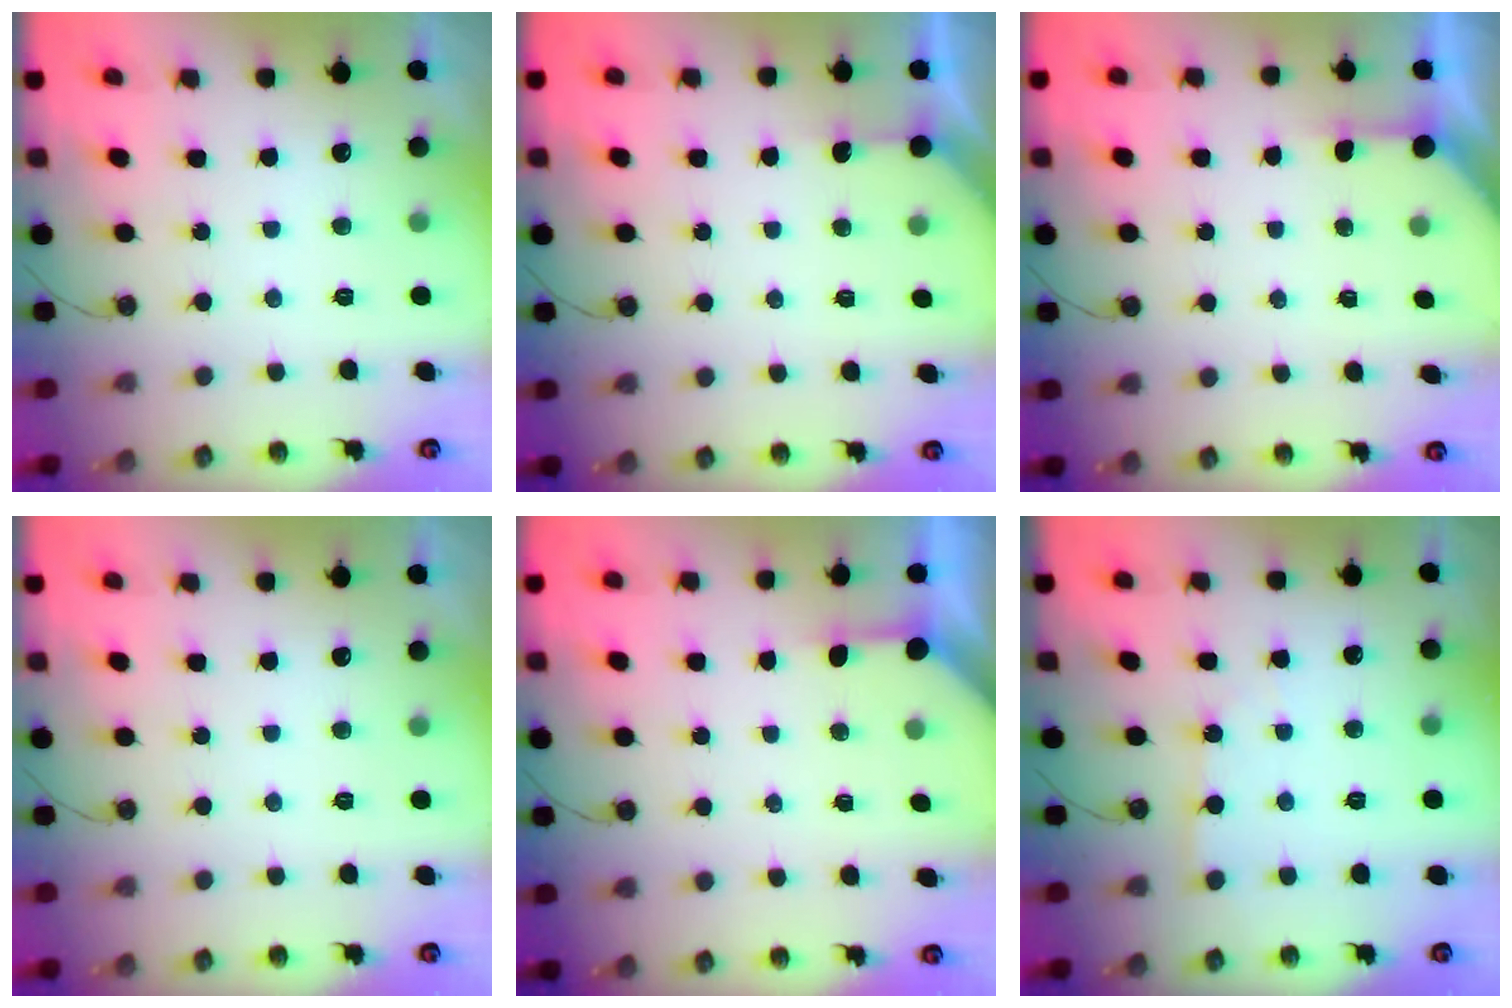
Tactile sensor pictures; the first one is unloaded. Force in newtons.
{"total": 2.7, "press": 2.7, "slide": 0.2}
{"total": 2.6, "press": 2.6, "slide": 0.4}
{"total": 0.0}
{"total": 2.6, "press": 2.5, "slide": 0.3}
{"total": 2.7, "press": 2.7, "slide": 0.4}